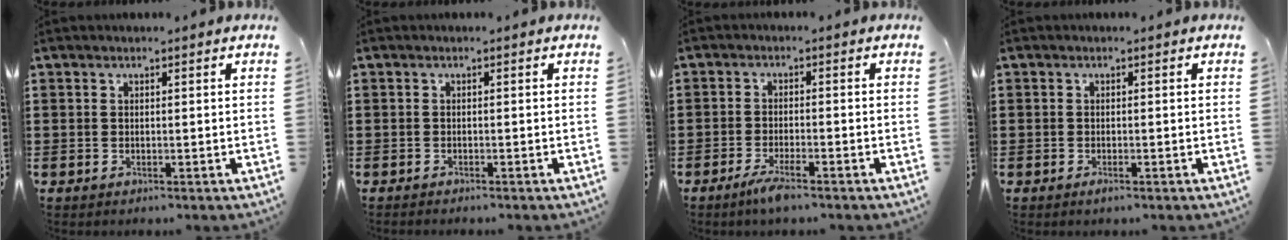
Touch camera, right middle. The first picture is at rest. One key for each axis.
{"total": 0.6, "fx": -0.6, "fy": 0.0, "fz": 0.0, "tx": -0.002, "ty": 0.000, "tz": -0.013}
{"total": 3.2, "fx": -2.3, "fy": 0.3, "fz": 2.1, "tx": -0.048, "ty": -0.005, "tz": -0.045}
{"total": 0.6, "fx": -0.5, "fy": 0.1, "fz": 0.4, "tx": -0.010, "ty": -0.006, "tz": -0.008}